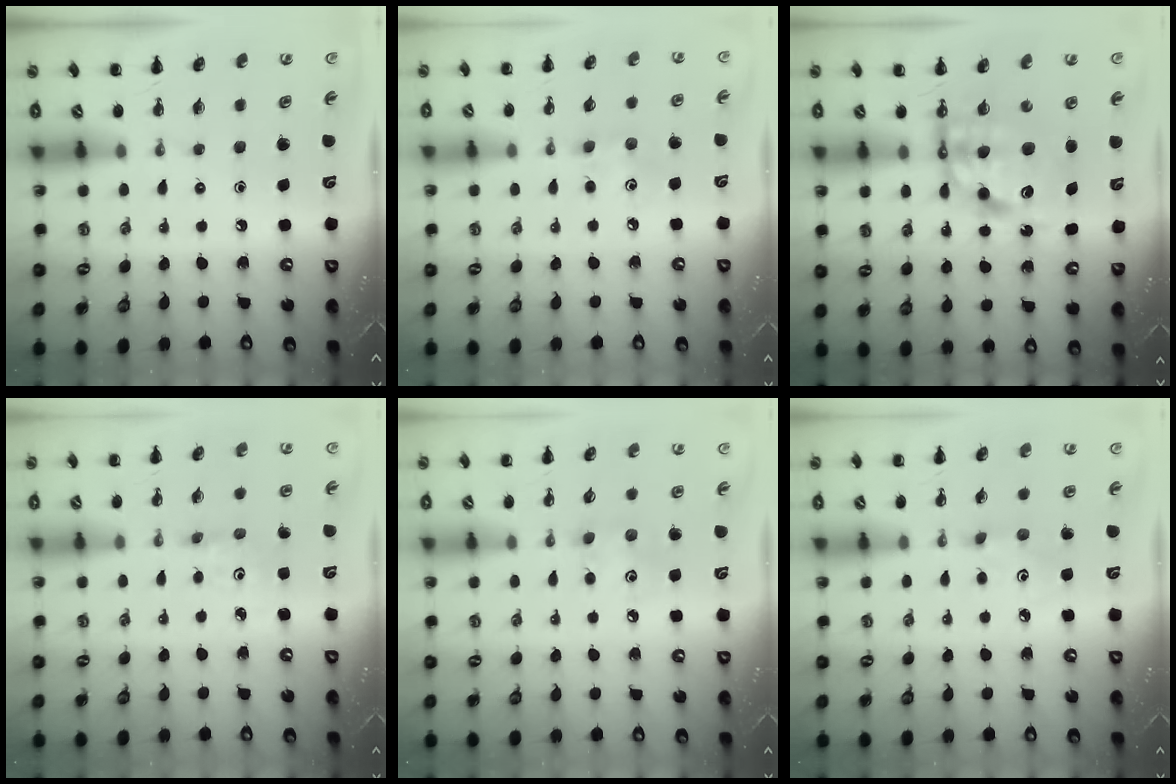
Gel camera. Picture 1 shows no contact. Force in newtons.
{"total": 5.0, "press": 4.9, "slide": 1.0}
{"total": 10.3, "press": 9.9, "slide": 2.8}
{"total": 1.2, "press": 1.1, "slide": 0.4}
{"total": 4.5, "press": 4.4, "slide": 0.9}
{"total": 2.7, "press": 2.6, "slide": 0.6}